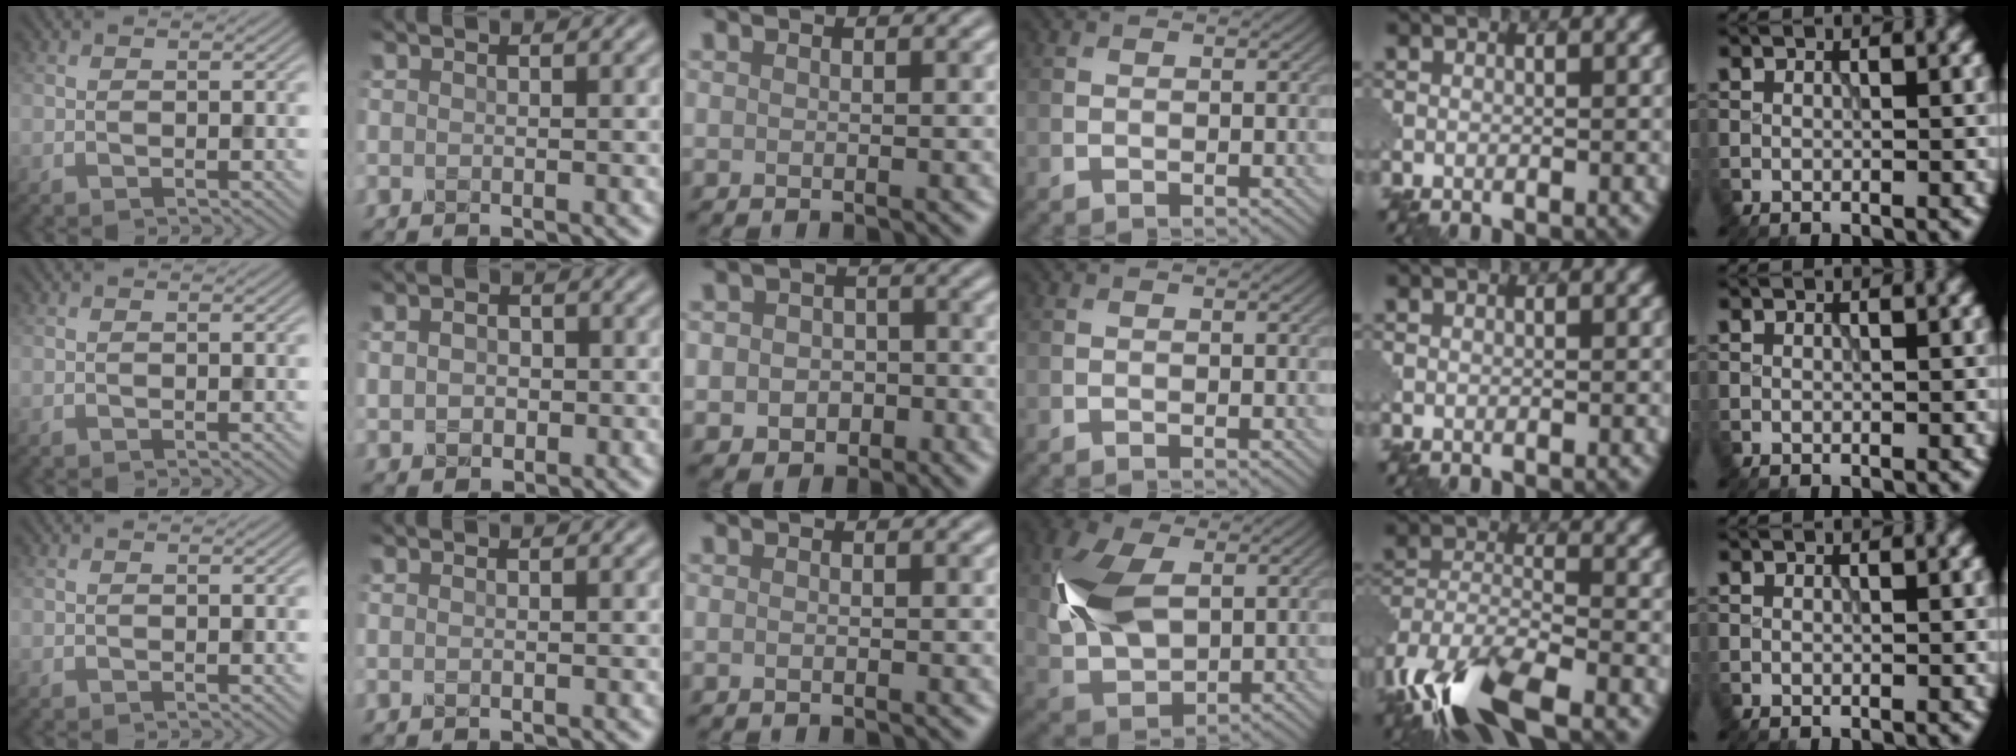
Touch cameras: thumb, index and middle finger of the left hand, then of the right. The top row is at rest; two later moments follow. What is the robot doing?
{"motion": "extract", "object": "pin"}